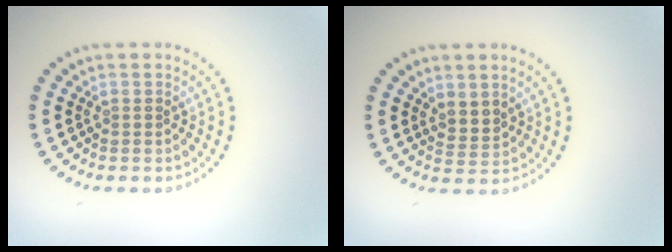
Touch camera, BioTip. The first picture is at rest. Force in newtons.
{"total": 1.7, "press": 1.3, "slide": 1.0}